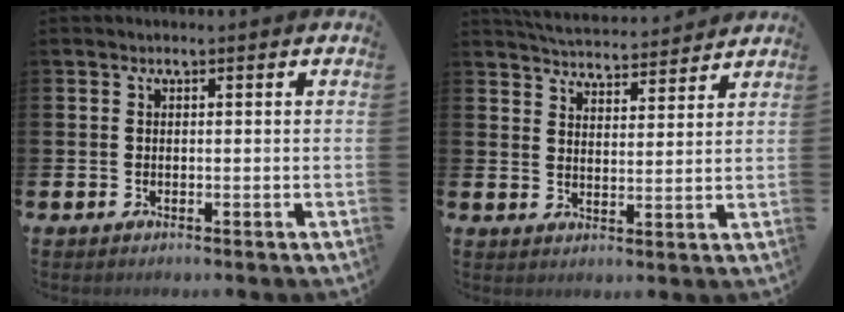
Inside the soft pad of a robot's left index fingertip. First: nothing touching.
{"total": 5.1, "force": [5.1, 0.5, 0.1], "torque": [-0.018, -0.035, 0.090]}